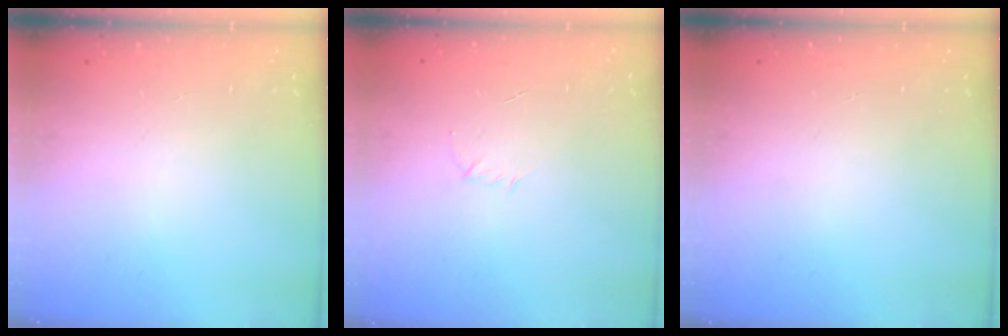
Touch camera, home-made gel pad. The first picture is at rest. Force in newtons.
{"total": 2.8, "press": 2.7, "slide": 0.8}
{"total": 0.0}